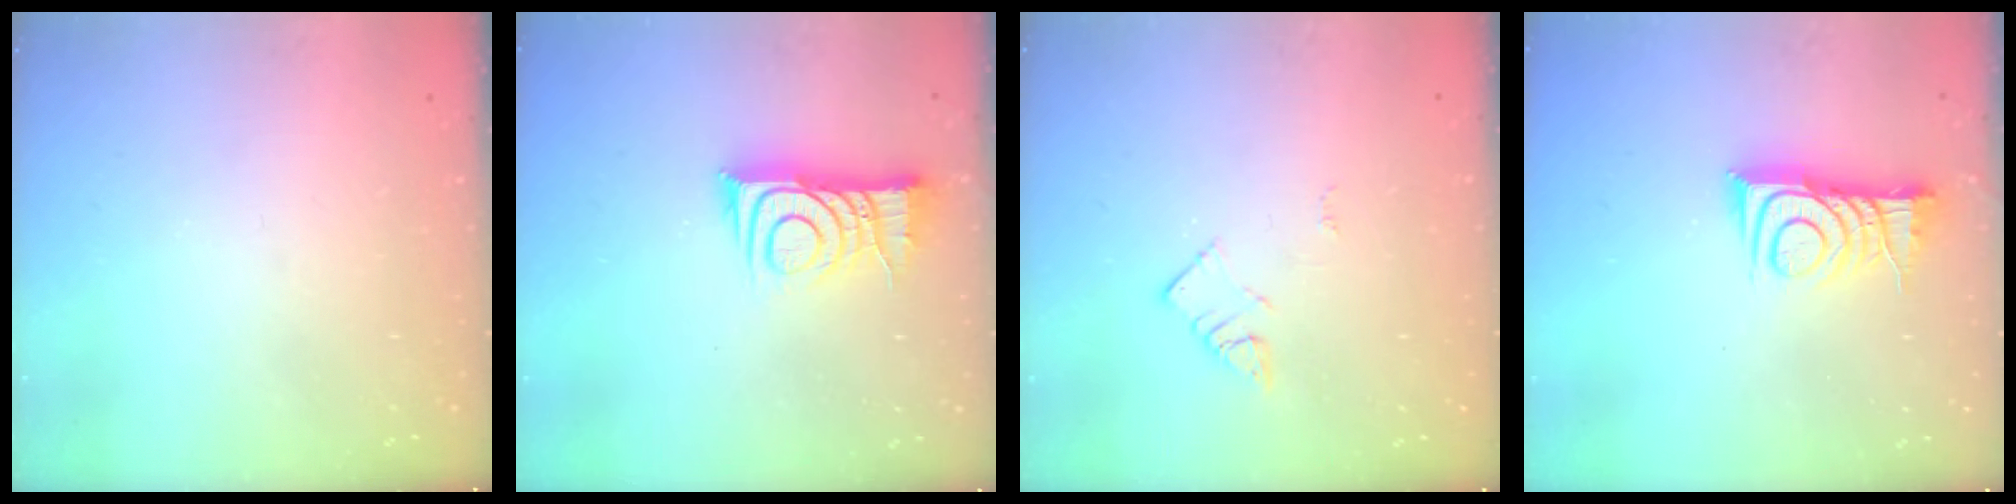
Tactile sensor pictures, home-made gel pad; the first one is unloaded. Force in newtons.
{"total": 9.7, "press": 9.6, "slide": 1.0}
{"total": 2.9, "press": 2.9, "slide": 0.2}
{"total": 10.1, "press": 10.1, "slide": 0.3}